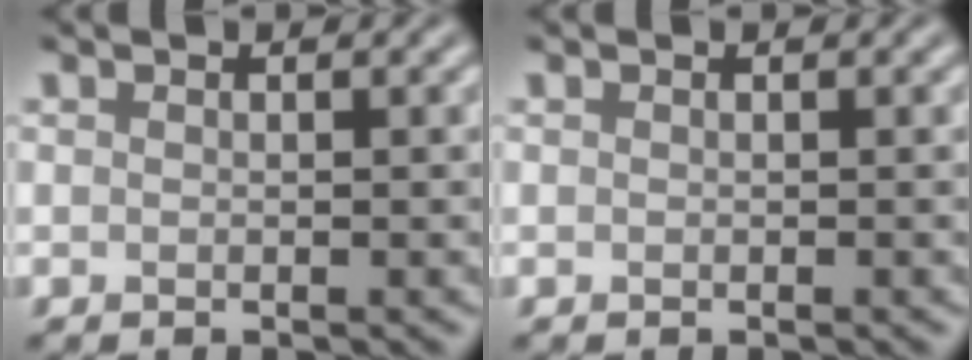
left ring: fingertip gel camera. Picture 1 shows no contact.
{"total": 0.0}